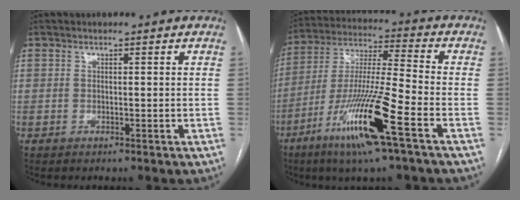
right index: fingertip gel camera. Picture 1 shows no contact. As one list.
[{"total": 16.3, "force": [-8.0, 0.1, 14.2], "torque": [-0.291, -0.025, -0.149]}]